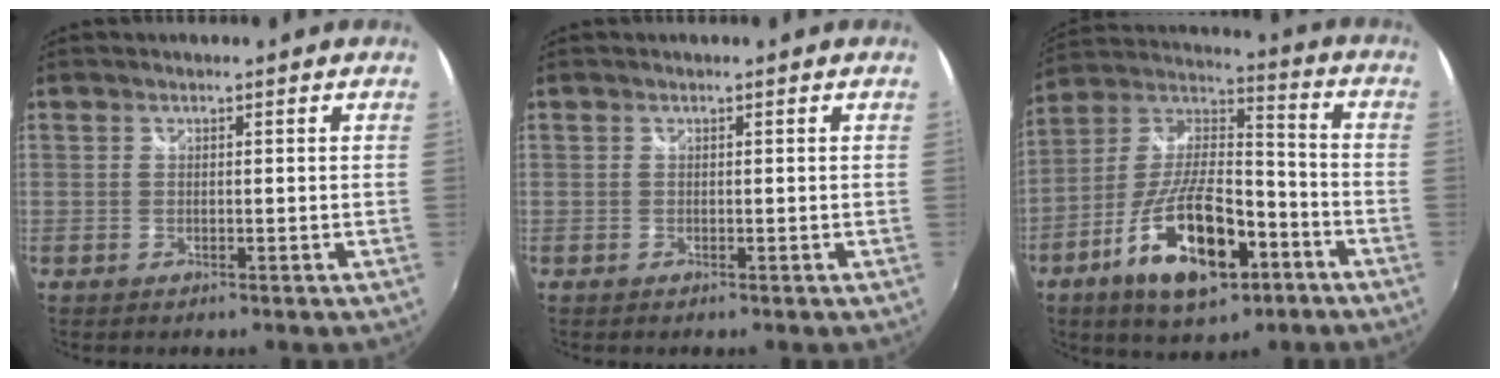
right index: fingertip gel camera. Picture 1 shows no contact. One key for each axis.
{"total": 0.0}
{"total": 19.6, "fx": -9.1, "fy": 7.8, "fz": 15.4, "tx": -0.294, "ty": -0.013, "tz": -0.155}